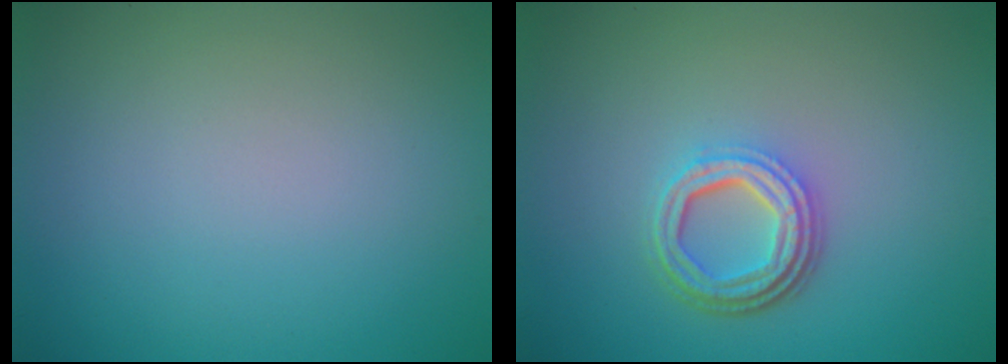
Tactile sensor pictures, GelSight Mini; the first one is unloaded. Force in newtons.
{"total": 4.2, "press": 3.2, "slide": 2.8}